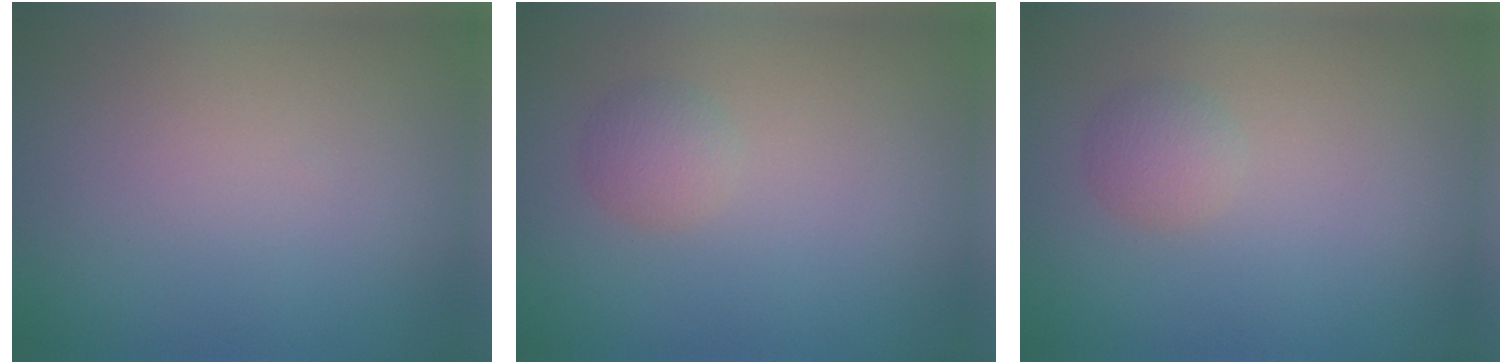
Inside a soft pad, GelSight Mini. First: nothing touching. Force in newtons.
{"total": 1.6, "press": 1.6, "slide": 0.0}
{"total": 1.6, "press": 1.6, "slide": 0.0}